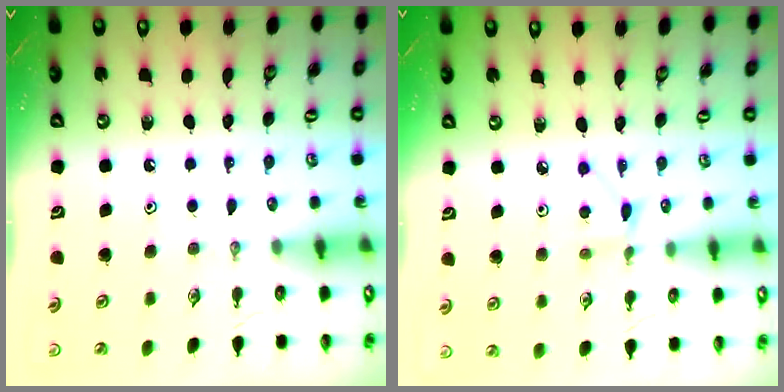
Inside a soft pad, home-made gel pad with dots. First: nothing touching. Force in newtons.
{"total": 2.9, "press": 2.9, "slide": 0.4}